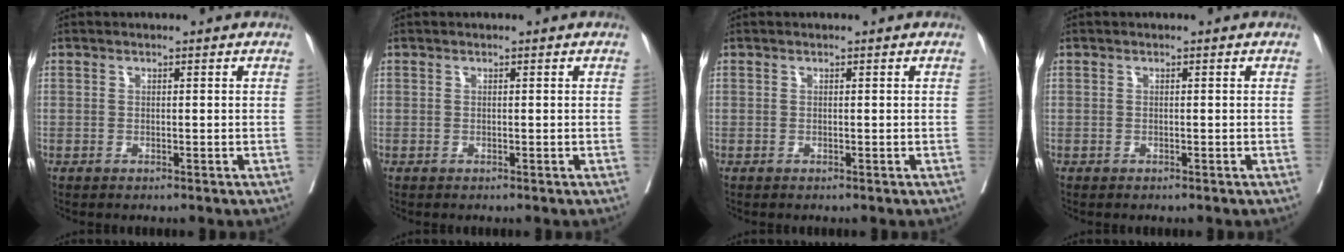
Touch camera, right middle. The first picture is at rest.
{"total": 0.0}
{"total": 0.0}
{"total": 0.0}